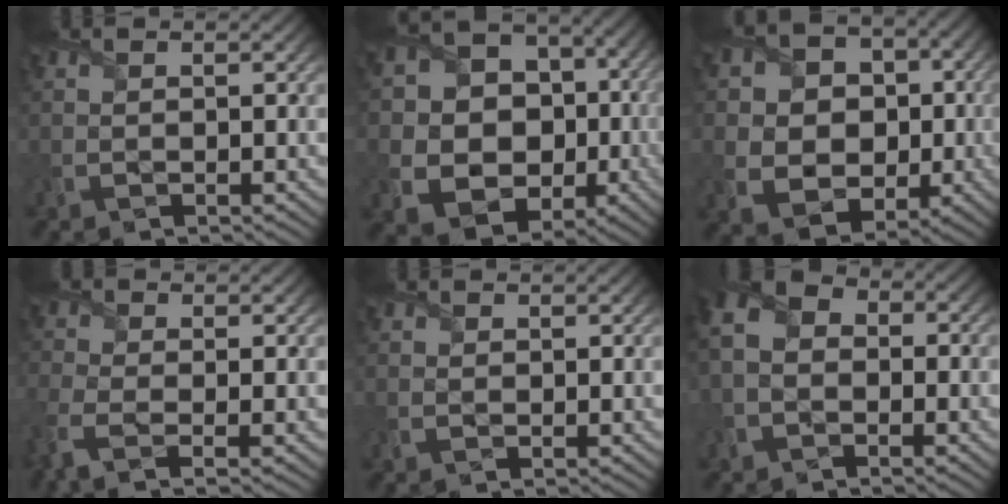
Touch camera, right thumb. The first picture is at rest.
{"total": 14.6, "force": [-1.6, 12.4, 7.5], "torque": [-0.180, -0.025, -0.022]}
{"total": 10.1, "force": [0.1, 8.7, 5.2], "torque": [-0.130, -0.009, -0.015]}
{"total": 4.9, "force": [-2.1, 2.2, 3.8], "torque": [-0.108, -0.012, -0.054]}
{"total": 0.9, "force": [0.5, 0.8, 0.2], "torque": [-0.008, -0.002, 0.009]}
{"total": 7.4, "force": [-0.8, 5.8, 4.5], "torque": [-0.113, 0.006, -0.027]}